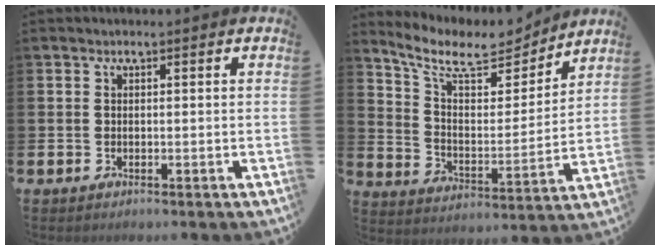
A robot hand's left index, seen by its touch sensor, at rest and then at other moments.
{"total": 10.1, "force": [9.0, 3.1, 3.4], "torque": [-0.104, -0.063, 0.155]}